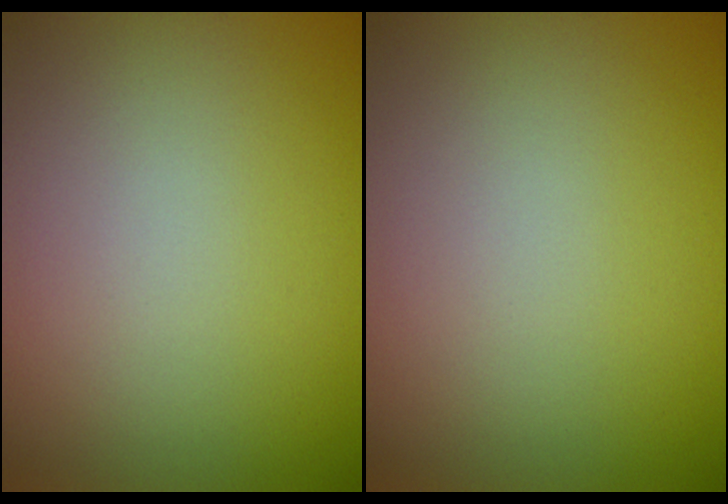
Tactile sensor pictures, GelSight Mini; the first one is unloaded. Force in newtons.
{"total": 0.0}